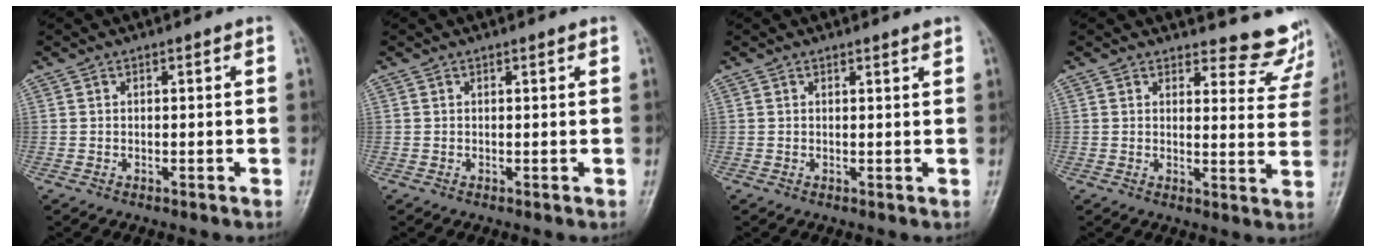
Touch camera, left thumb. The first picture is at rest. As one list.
[{"total": 0.6, "force": [0.4, 0.1, 0.4], "torque": [-0.007, -0.002, 0.006]}, {"total": 1.0, "force": [0.9, -0.1, 0.4], "torque": [-0.006, -0.010, 0.013]}, {"total": 9.0, "force": [8.7, 2.3, 0.5], "torque": [0.029, -0.090, 0.082]}]